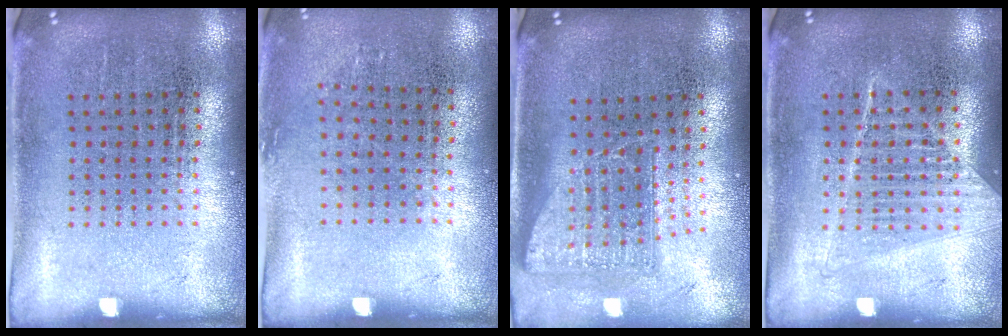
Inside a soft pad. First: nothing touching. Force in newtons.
{"total": 0.8, "press": 0.7, "slide": 0.5}
{"total": 1.7, "press": 1.4, "slide": 1.0}
{"total": 1.1, "press": 1.0, "slide": 0.3}